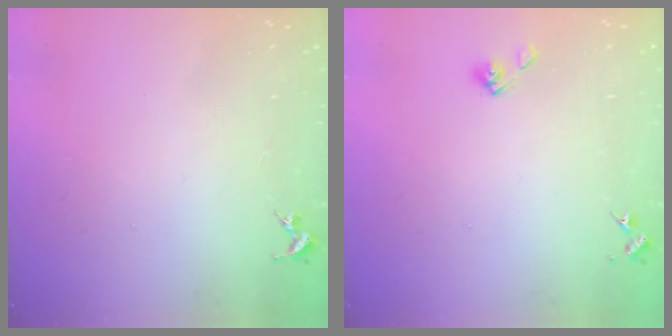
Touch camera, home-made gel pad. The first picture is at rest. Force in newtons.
{"total": 5.4, "press": 5.0, "slide": 2.2}